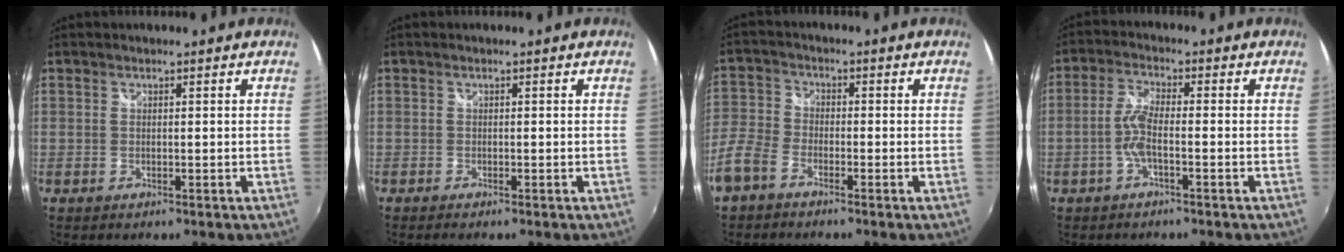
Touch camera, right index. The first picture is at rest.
{"total": 0.7, "force": [-0.7, 0.1, 0.3], "torque": [-0.008, -0.004, -0.014]}
{"total": 7.3, "force": [-4.7, 4.1, 3.8], "torque": [-0.095, 0.007, -0.107]}
{"total": 4.4, "force": [-1.6, 0.7, 4.0], "torque": [-0.093, 0.006, -0.033]}